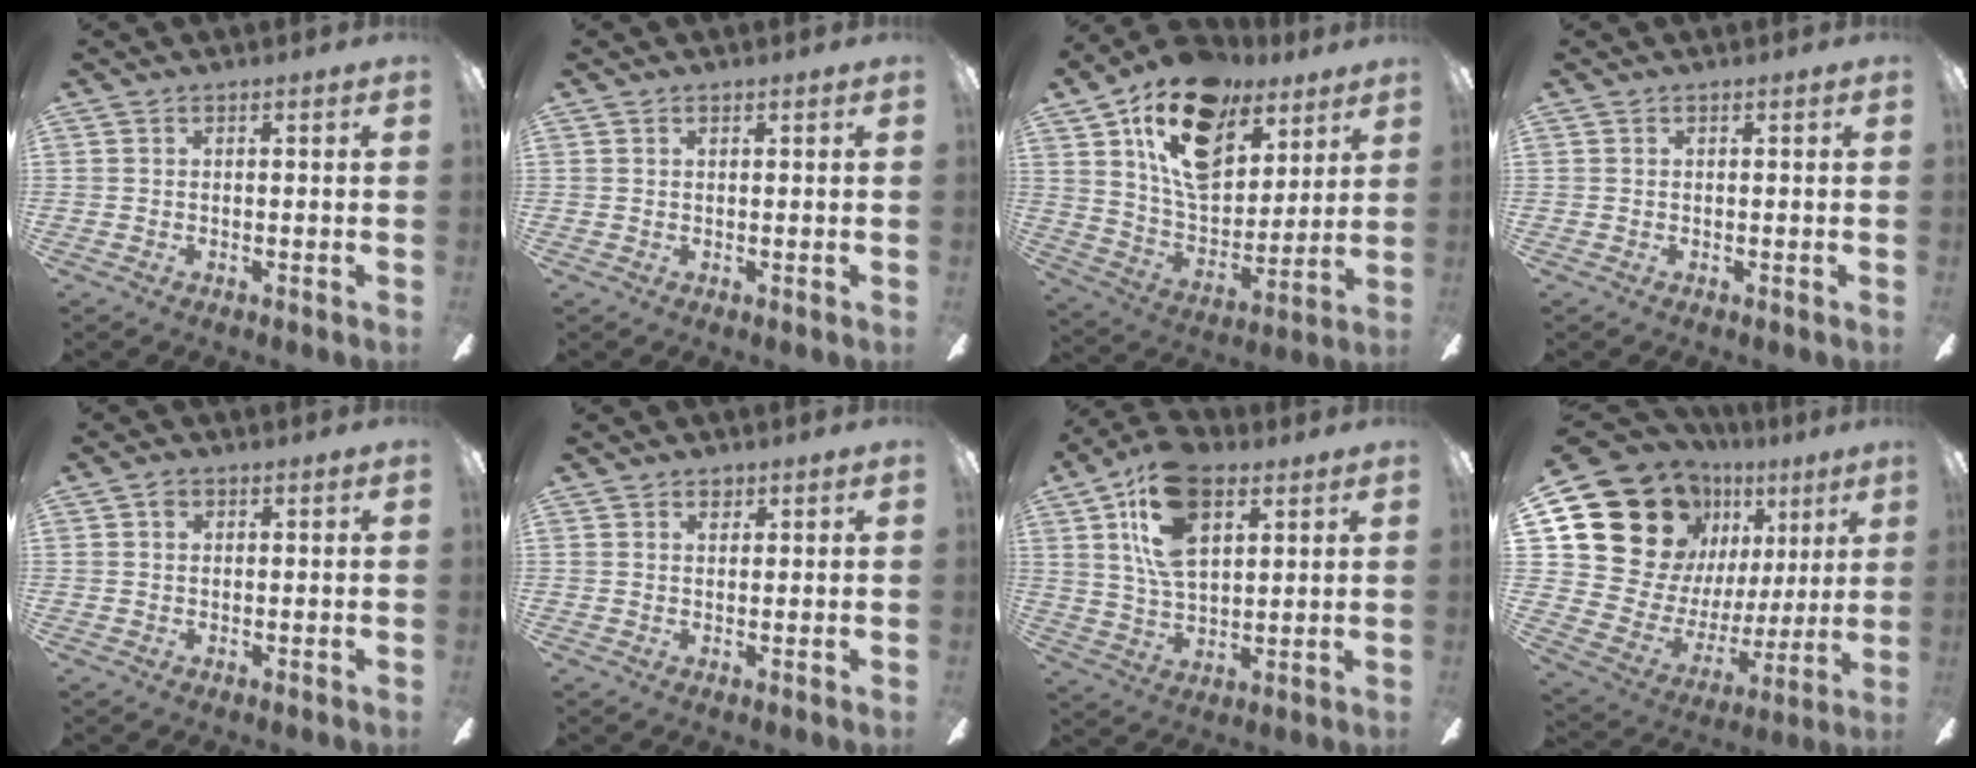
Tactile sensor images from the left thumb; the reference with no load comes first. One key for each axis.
{"total": 0.8, "fx": 0.5, "fy": 0.5, "fz": 0.5, "tx": -0.003, "ty": -0.001, "tz": 0.007}
{"total": 20.7, "fx": 11.7, "fy": 12.2, "fz": 11.9, "tx": -0.206, "ty": -0.051, "tz": 0.210}
{"total": 0.0}
{"total": 2.0, "fx": 0.8, "fy": 1.5, "fz": 1.0, "tx": -0.015, "ty": 0.001, "tz": 0.013}
{"total": 2.2, "fx": 1.5, "fy": 1.3, "fz": 1.0, "tx": -0.006, "ty": -0.004, "tz": 0.023}
{"total": 17.2, "fx": 8.4, "fy": 9.3, "fz": 11.8, "tx": -0.232, "ty": -0.015, "tz": 0.148}
{"total": 21.5, "fx": 12.0, "fy": 15.4, "fz": 9.1, "tx": -0.178, "ty": -0.080, "tz": 0.246}